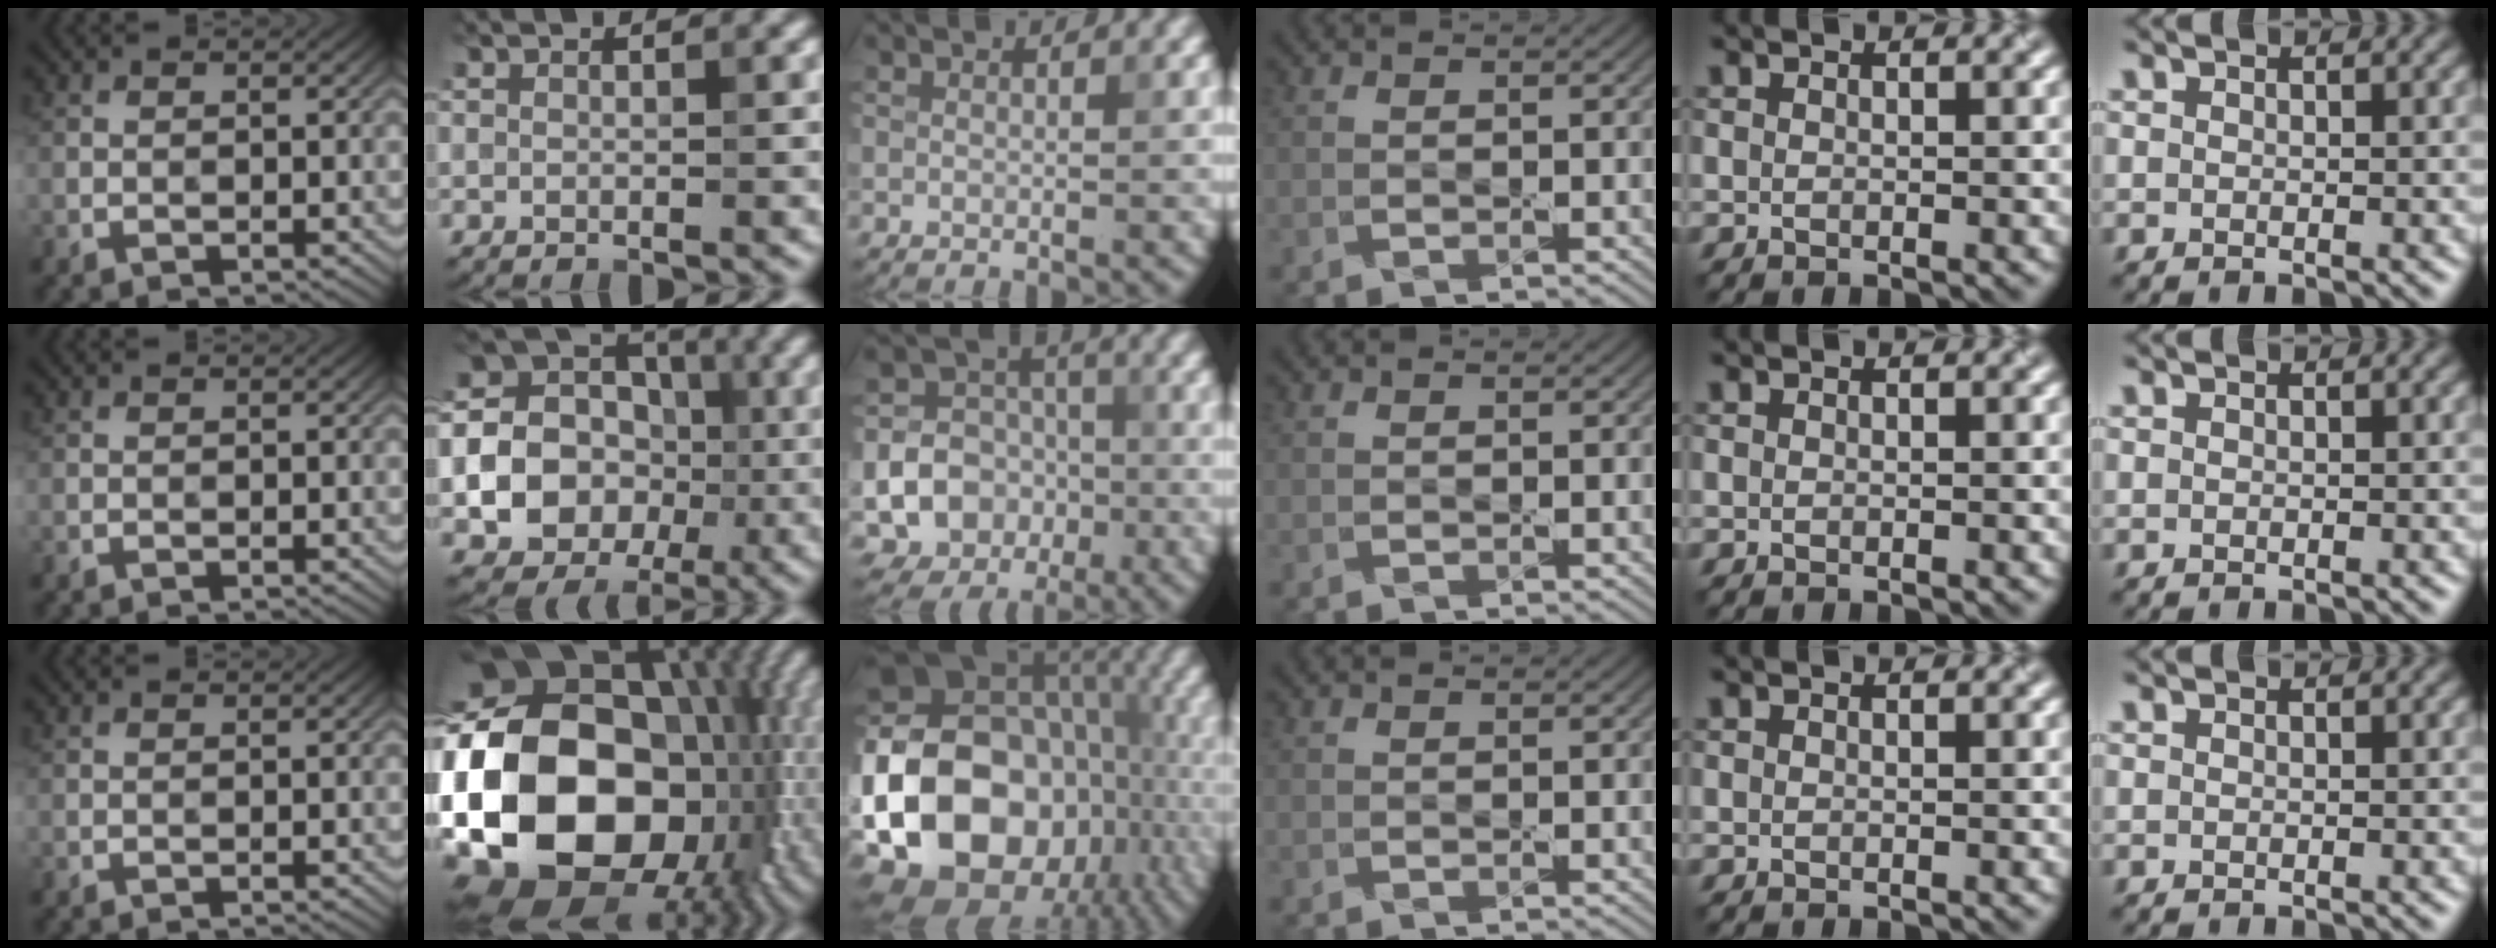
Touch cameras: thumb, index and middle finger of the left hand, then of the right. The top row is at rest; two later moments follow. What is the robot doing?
{"motion": "press", "object": "gel pad"}